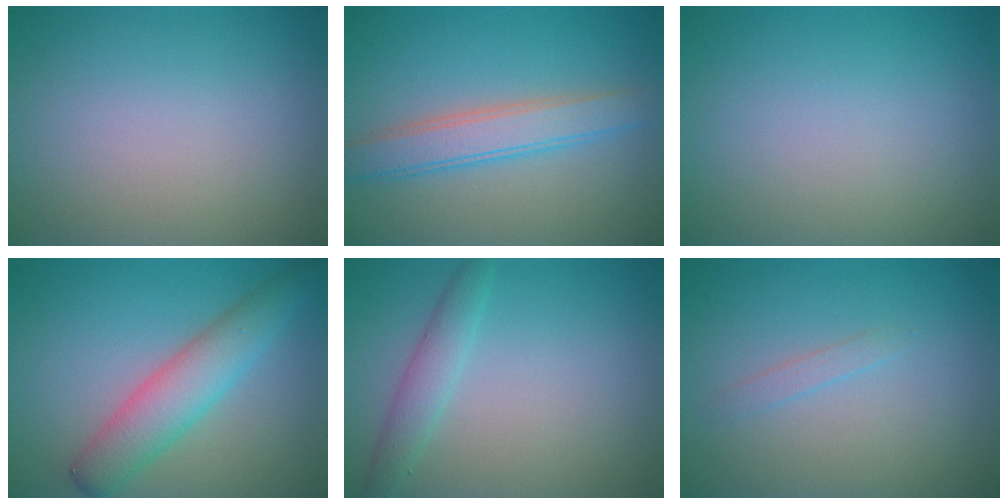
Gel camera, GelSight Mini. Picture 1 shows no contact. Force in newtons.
{"total": 3.8, "press": 3.8, "slide": 0.2}
{"total": 0.0}
{"total": 4.9, "press": 4.9, "slide": 0.3}
{"total": 2.2, "press": 2.2, "slide": 0.0}
{"total": 0.8, "press": 0.8, "slide": 0.1}